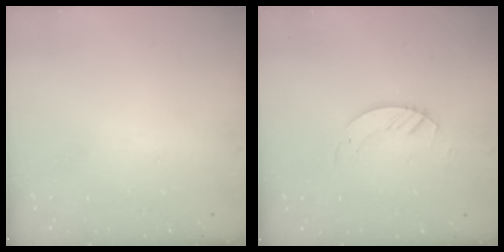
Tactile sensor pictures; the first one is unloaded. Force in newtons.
{"total": 2.9, "press": 2.9, "slide": 0.3}